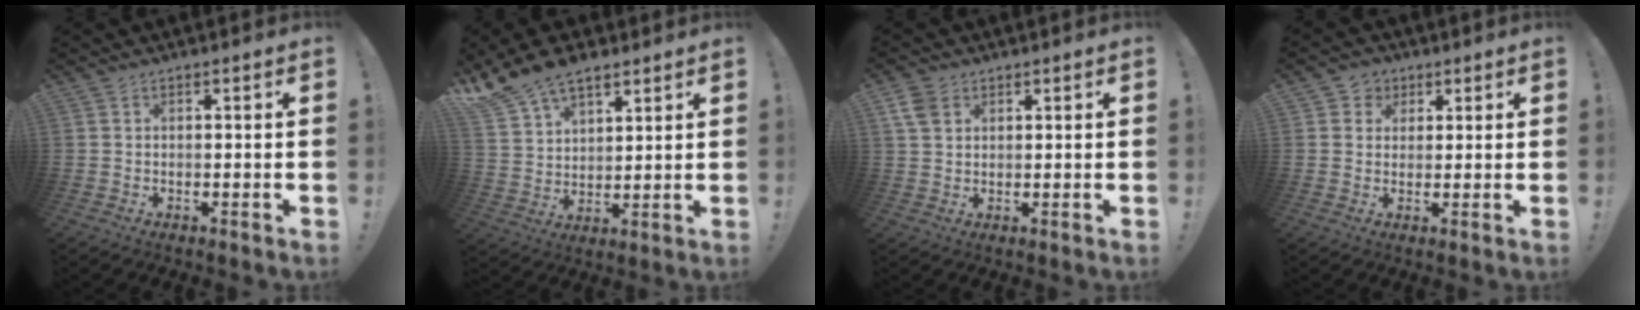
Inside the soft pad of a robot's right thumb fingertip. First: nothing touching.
{"total": 11.7, "force": [8.9, 5.8, 4.8], "torque": [-0.098, -0.052, 0.174]}
{"total": 5.4, "force": [2.4, 3.7, 3.0], "torque": [-0.050, 0.000, 0.049]}
{"total": 4.0, "force": [0.9, 3.8, 0.7], "torque": [-0.012, -0.001, 0.017]}